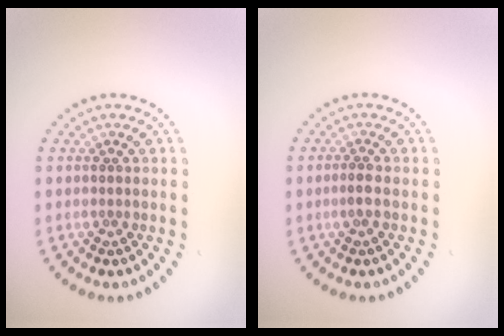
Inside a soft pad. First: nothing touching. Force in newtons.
{"total": 1.0, "press": 0.9, "slide": 0.4}